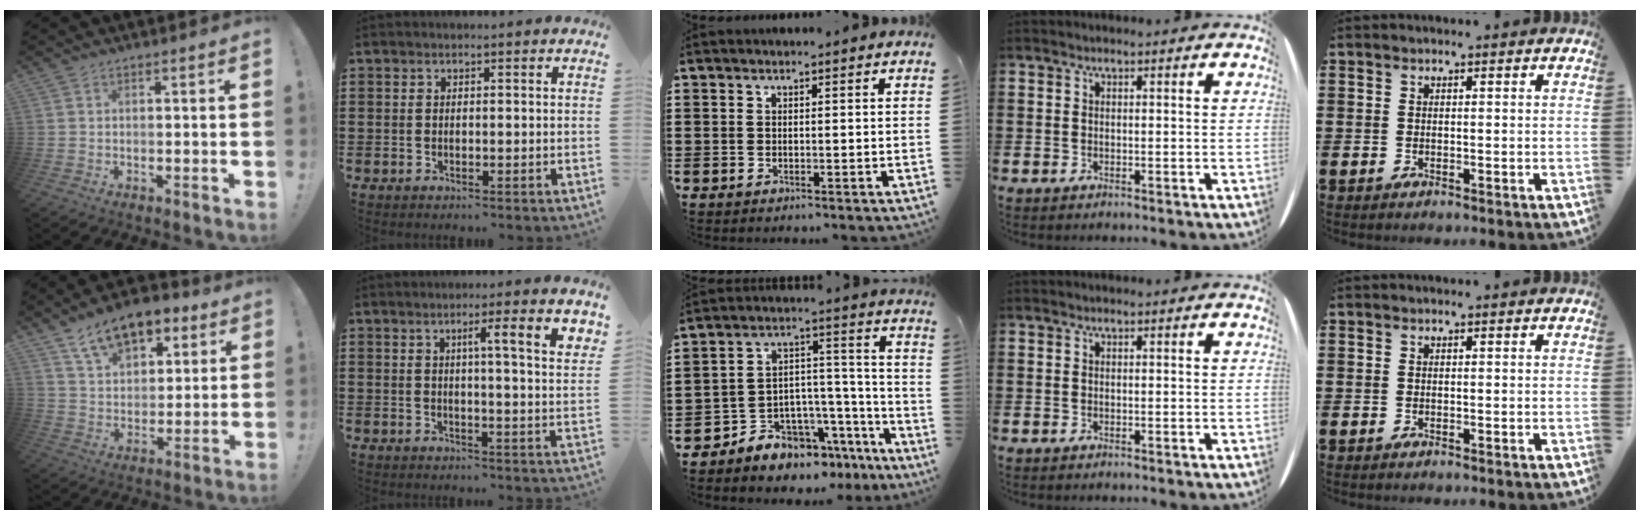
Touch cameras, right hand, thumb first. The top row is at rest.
{"thumb": {"total": 14.1, "force": [9.1, 8.1, 7.2], "torque": [-0.115, -0.052, 0.170]}, "index": {"total": 6.4, "force": [2.6, 0.2, 5.8], "torque": [-0.101, -0.006, 0.036]}, "middle": {"total": 6.8, "force": [-6.2, 2.8, -0.4], "torque": [0.007, 0.009, -0.118]}}